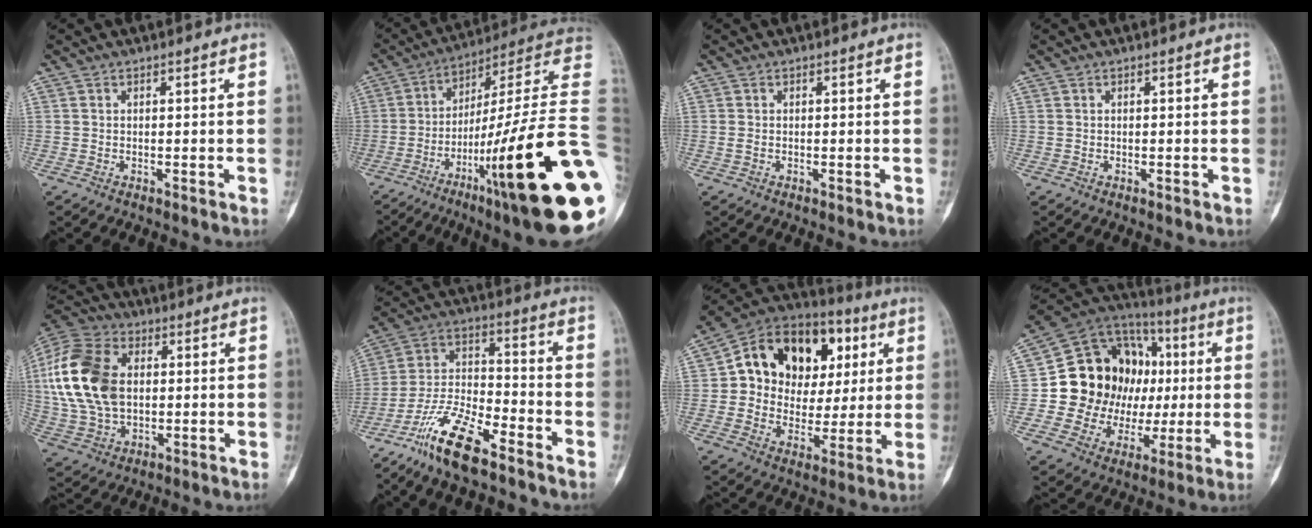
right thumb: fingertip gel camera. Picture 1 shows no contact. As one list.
[{"total": 33.5, "force": [-9.2, 4.9, 31.8], "torque": [-0.370, 0.046, -0.152]}, {"total": 0.8, "force": [-0.2, 0.5, 0.6], "torque": [-0.018, 0.002, -0.005]}, {"total": 0.0}, {"total": 20.0, "force": [2.2, 13.3, 14.7], "torque": [-0.299, 0.008, 0.043]}, {"total": 14.1, "force": [-9.9, 4.3, 9.0], "torque": [-0.176, 0.061, -0.192]}, {"total": 20.8, "force": [5.0, 16.1, 12.1], "torque": [-0.136, 0.036, 0.085]}, {"total": 23.2, "force": [1.2, 18.8, 13.6], "torque": [-0.152, 0.047, 0.038]}]